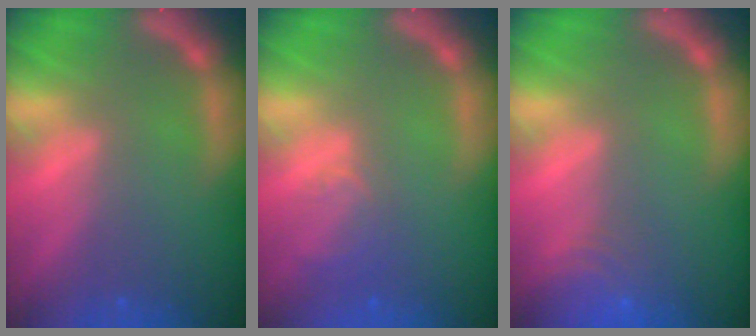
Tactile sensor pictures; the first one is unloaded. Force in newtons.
{"total": 2.5}
{"total": 4.5}